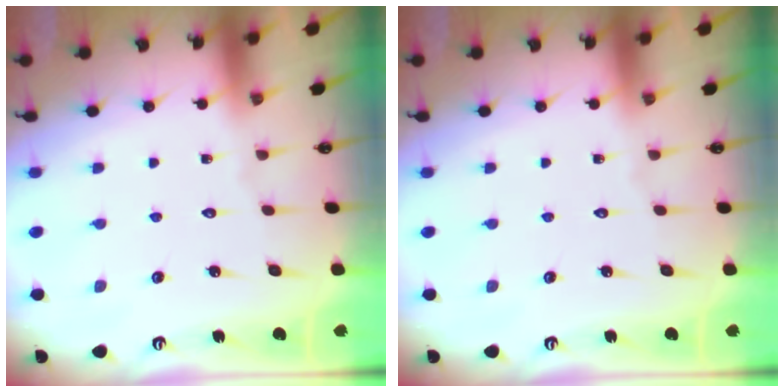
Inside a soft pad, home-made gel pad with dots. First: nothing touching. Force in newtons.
{"total": 0.0}